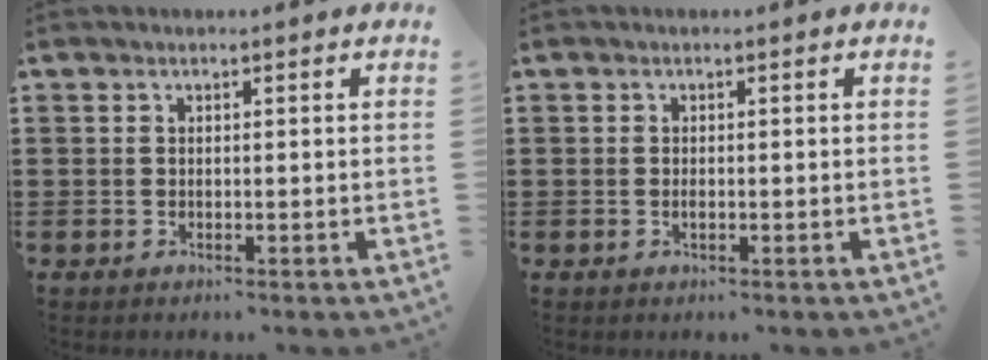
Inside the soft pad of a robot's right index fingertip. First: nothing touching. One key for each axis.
{"total": 0.7, "fx": -0.2, "fy": 0.2, "fz": 0.7, "tx": -0.015, "ty": -0.005, "tz": -0.002}